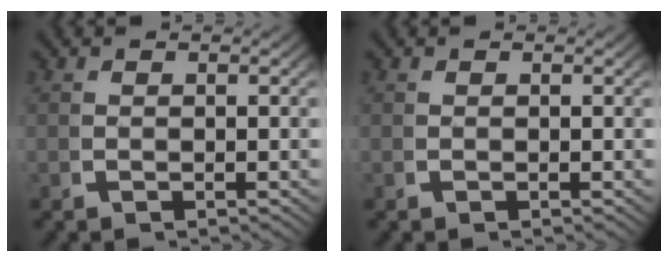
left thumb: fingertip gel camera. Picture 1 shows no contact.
{"total": 0.0}